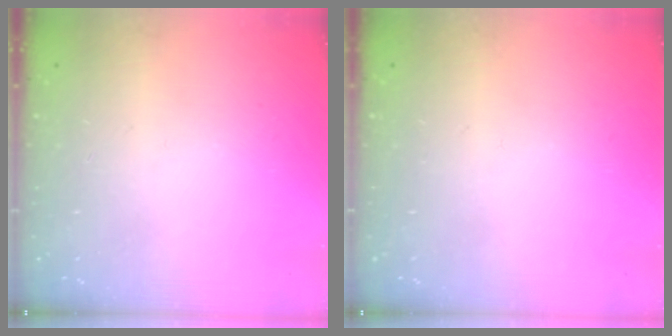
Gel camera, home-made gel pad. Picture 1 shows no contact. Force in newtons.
{"total": 0.0}